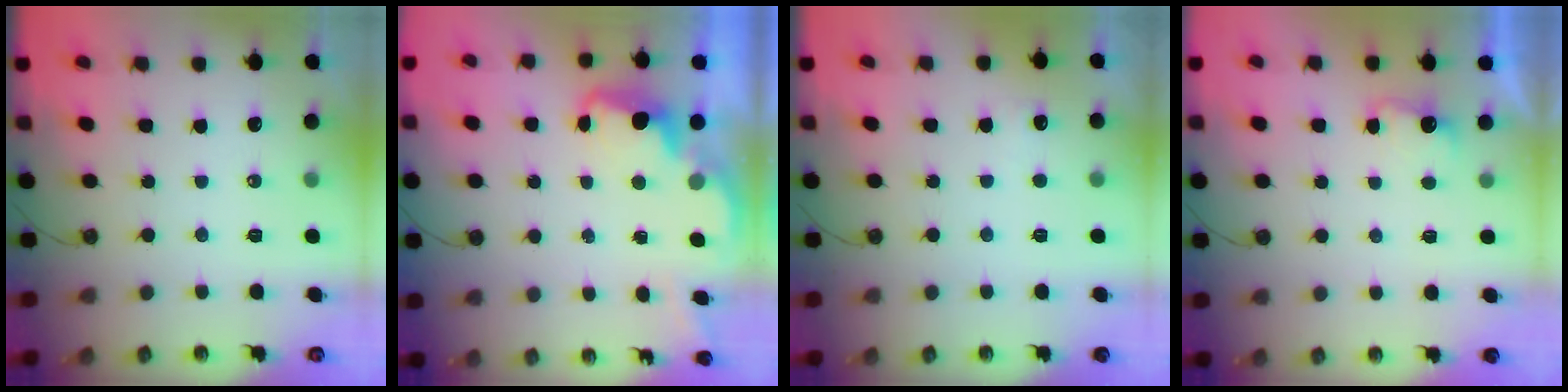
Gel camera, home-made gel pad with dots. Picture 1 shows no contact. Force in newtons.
{"total": 2.5, "press": 2.4, "slide": 0.5}
{"total": 2.7, "press": 2.5, "slide": 1.0}
{"total": 2.8, "press": 2.7, "slide": 0.8}